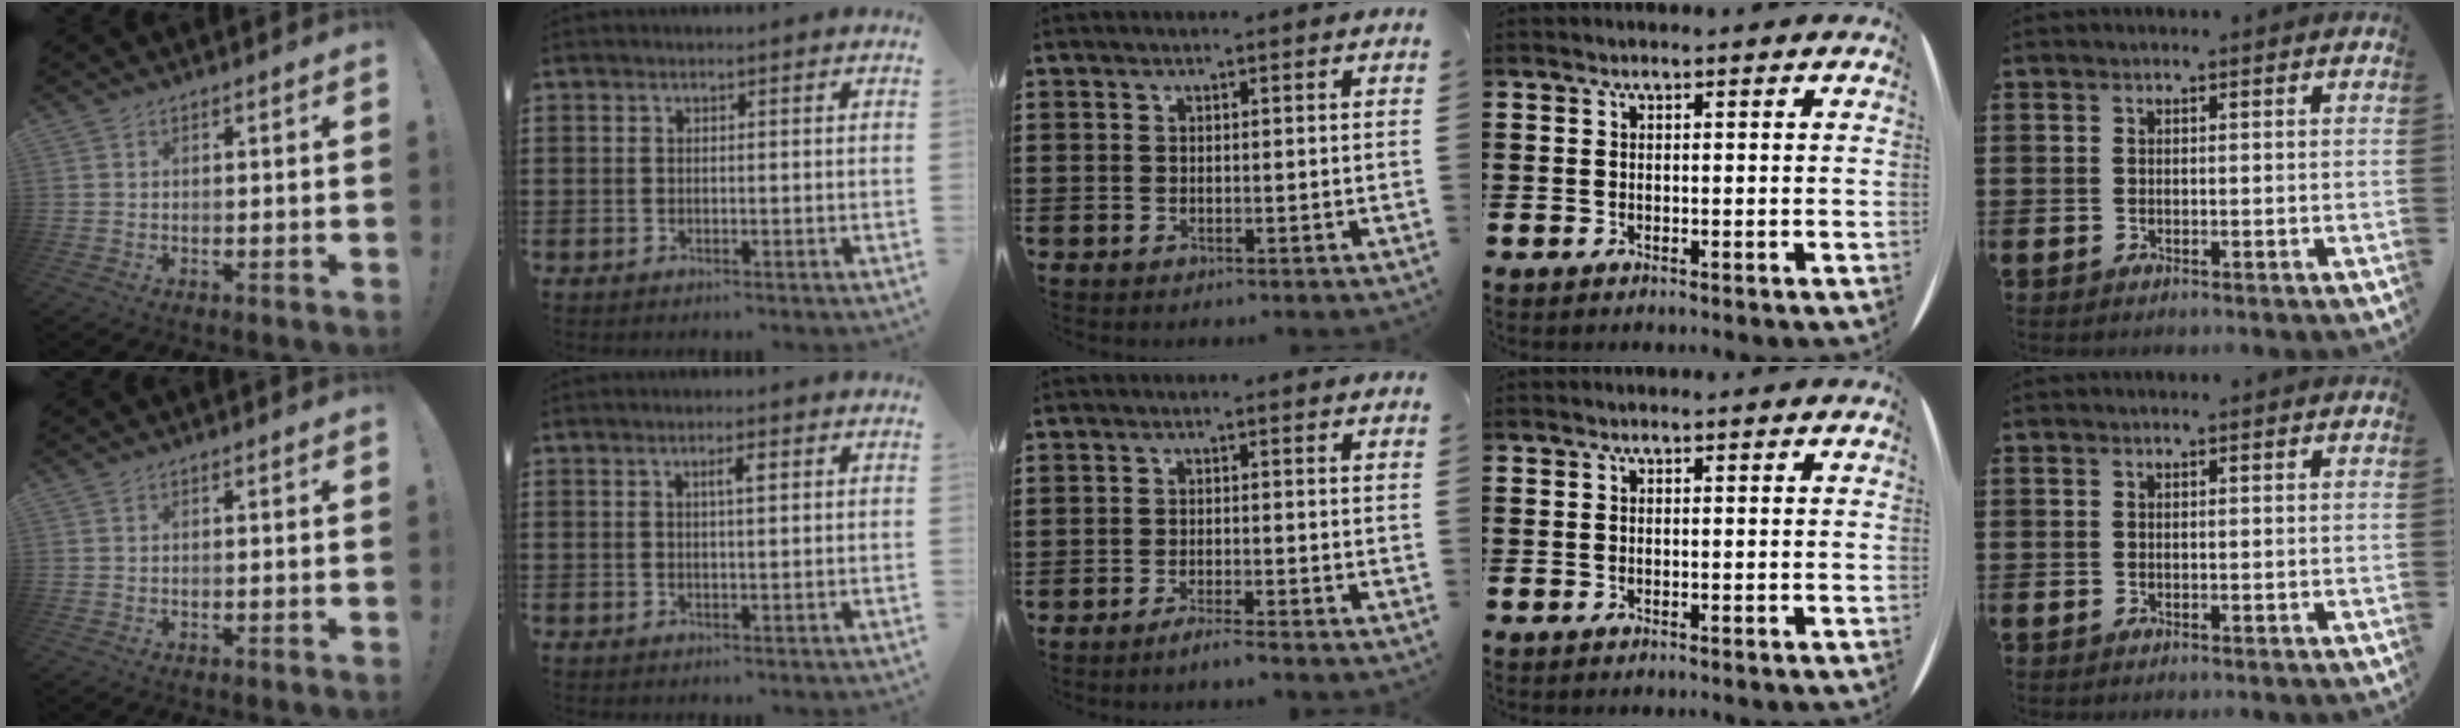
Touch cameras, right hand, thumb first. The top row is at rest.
{"index": {"total": 2.1, "force": [0.6, 0.3, 2.0], "torque": [-0.030, 0.002, 0.006]}, "middle": {"total": 1.9, "force": [-1.6, -0.3, 1.0], "torque": [-0.014, -0.001, -0.029]}}